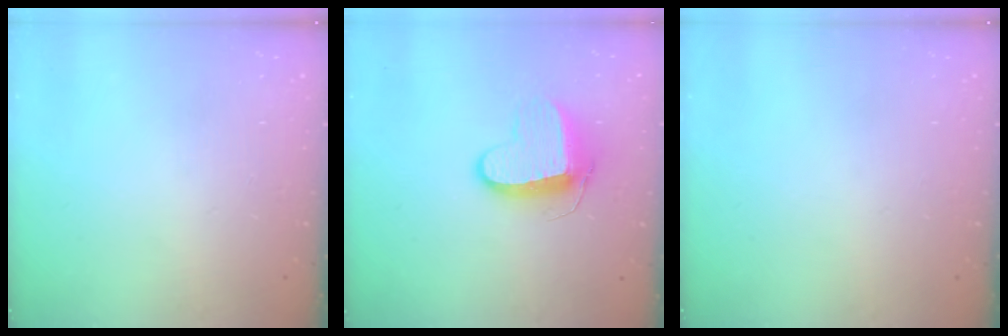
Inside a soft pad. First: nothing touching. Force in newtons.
{"total": 10.0, "press": 10.0, "slide": 0.5}
{"total": 0.0}